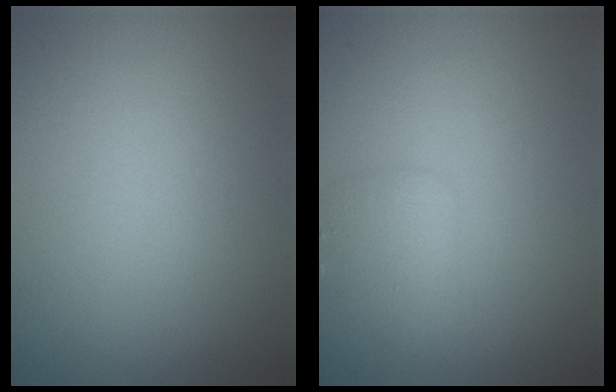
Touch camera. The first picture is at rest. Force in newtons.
{"total": 1.5, "press": 1.5, "slide": 0.2}